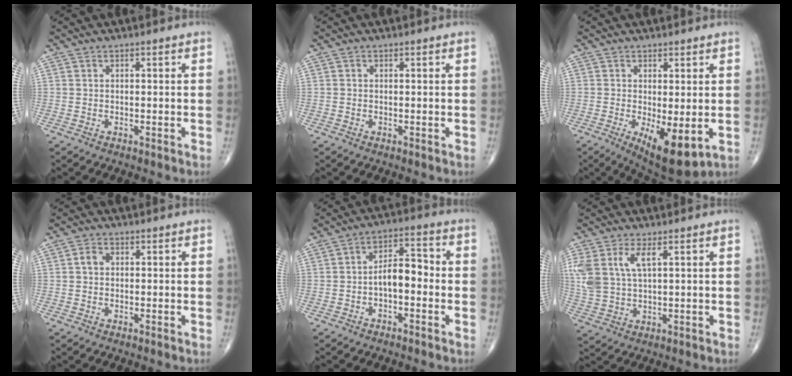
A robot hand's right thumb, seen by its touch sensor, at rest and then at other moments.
{"total": 0.0}
{"total": 9.3, "force": [-2.2, 3.5, 8.4], "torque": [-0.127, -0.024, -0.023]}
{"total": 2.1, "force": [0.2, 1.7, 1.3], "torque": [-0.019, 0.006, 0.001]}
{"total": 7.0, "force": [-1.5, 3.7, 5.8], "torque": [-0.081, 0.034, -0.033]}
{"total": 9.0, "force": [3.3, 4.3, 7.1], "torque": [-0.169, 0.003, 0.074]}